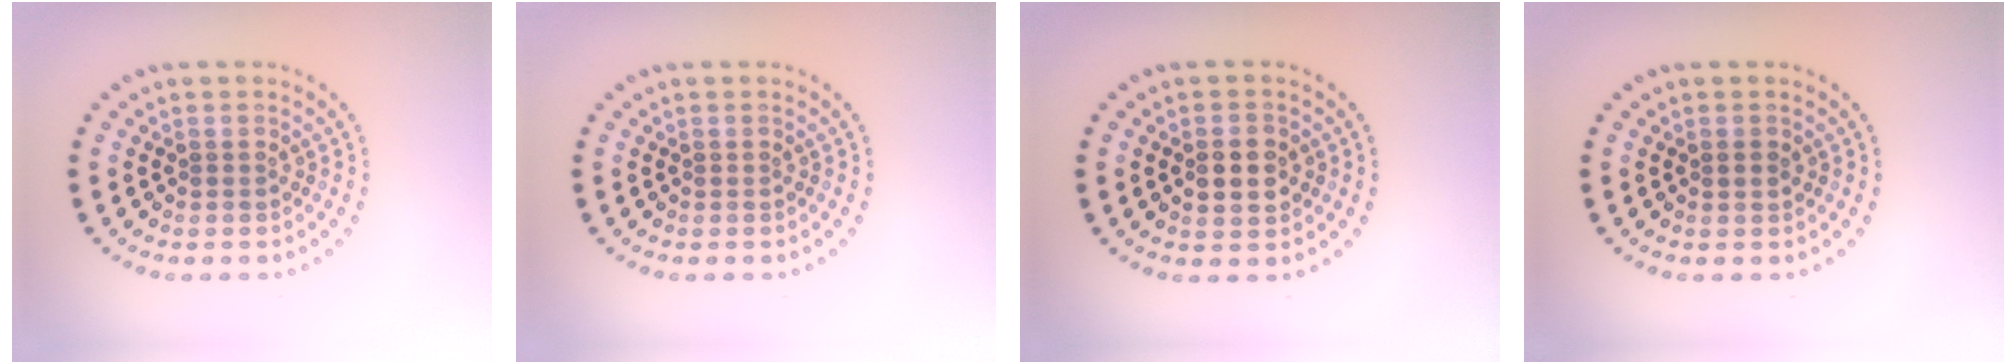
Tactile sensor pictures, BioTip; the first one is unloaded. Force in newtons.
{"total": 0.0}
{"total": 2.3, "press": 2.3, "slide": 0.1}
{"total": 0.9, "press": 0.8, "slide": 0.3}